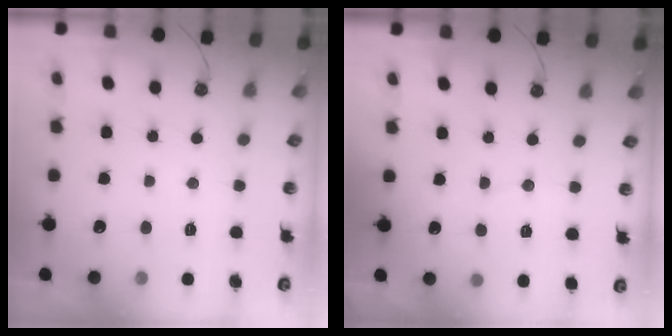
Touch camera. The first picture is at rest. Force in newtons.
{"total": 3.0, "press": 2.9, "slide": 0.7}